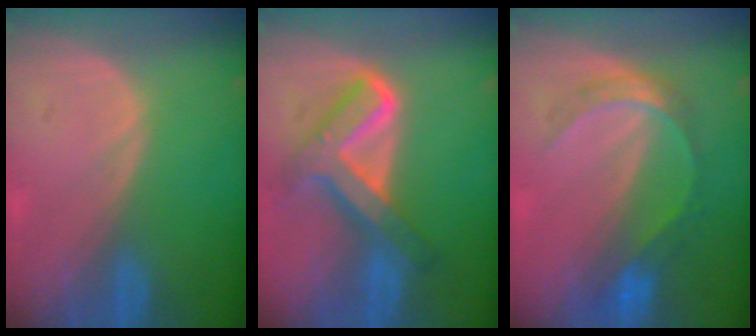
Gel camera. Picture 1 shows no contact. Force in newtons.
{"total": 8.4, "press": 8.4, "slide": 0.7}
{"total": 6.1, "press": 5.3, "slide": 3.1}